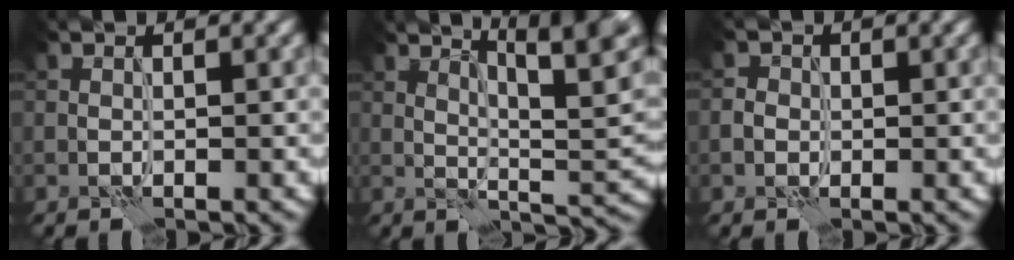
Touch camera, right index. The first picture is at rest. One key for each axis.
{"total": 10.0, "fx": 4.9, "fy": 3.2, "fz": 8.1, "tx": -0.098, "ty": 0.011, "tz": 0.059}
{"total": 1.6, "fx": -0.4, "fy": 1.5, "fz": 0.4, "tx": -0.009, "ty": 0.002, "tz": -0.010}